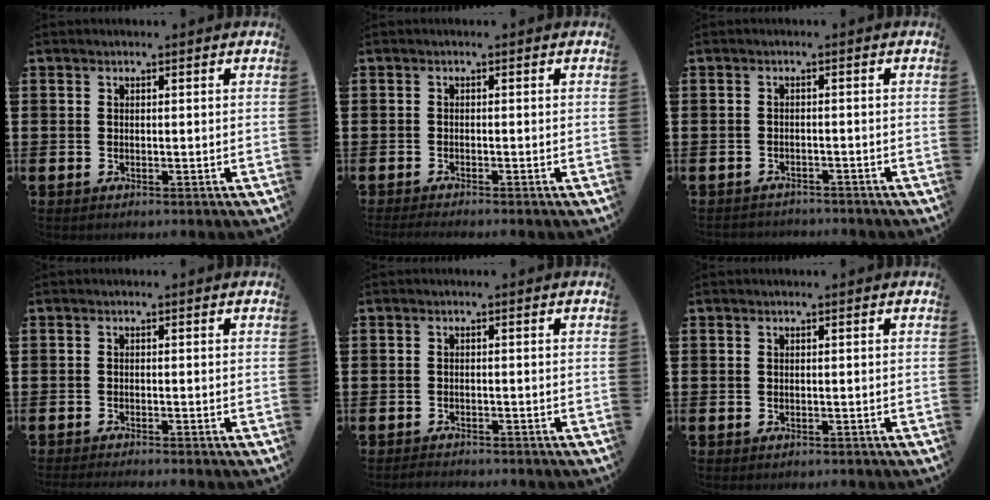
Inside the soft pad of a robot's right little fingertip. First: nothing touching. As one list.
[{"total": 0.9, "force": [-0.8, 0.0, 0.5], "torque": [-0.007, -0.002, -0.016]}, {"total": 1.3, "force": [-1.3, 0.1, -0.2], "torque": [-0.001, 0.004, -0.029]}, {"total": 0.8, "force": [-0.8, -0.1, 0.1], "torque": [-0.002, -0.003, -0.015]}, {"total": 1.1, "force": [-1.1, 0.1, 0.0], "torque": [-0.004, 0.000, -0.022]}, {"total": 0.0}]